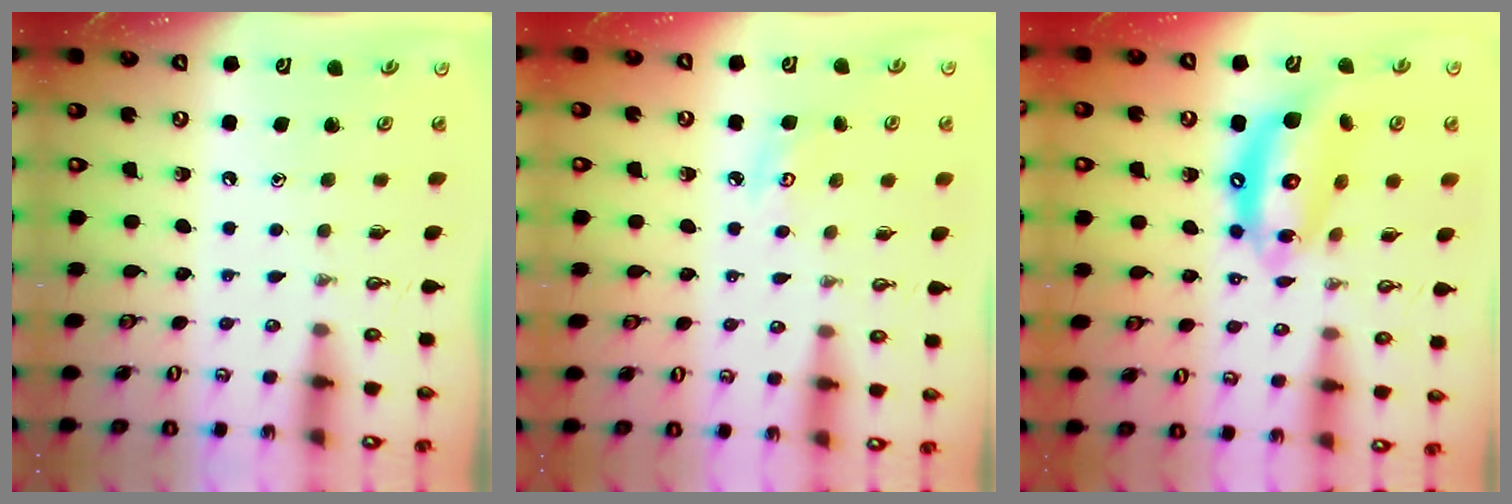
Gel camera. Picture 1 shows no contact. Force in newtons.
{"total": 4.4, "press": 4.3, "slide": 0.4}
{"total": 14.7, "press": 14.6, "slide": 1.7}